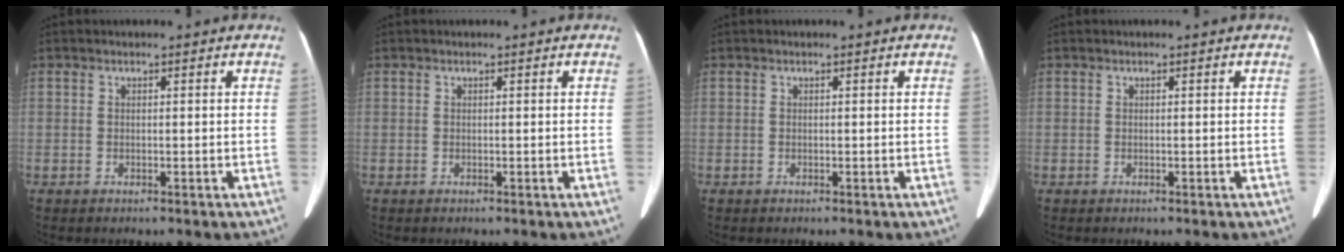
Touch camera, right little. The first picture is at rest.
{"total": 0.0}
{"total": 0.0}
{"total": 0.0}